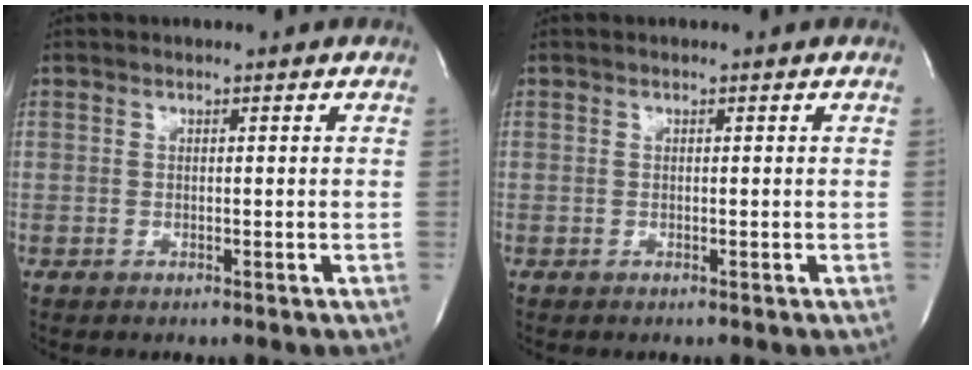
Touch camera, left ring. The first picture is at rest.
{"total": 0.0}